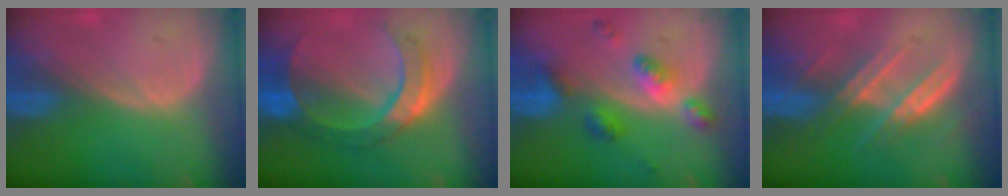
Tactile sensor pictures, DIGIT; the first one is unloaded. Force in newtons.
{"total": 8.3, "press": 8.3, "slide": 0.5}
{"total": 6.4, "press": 6.4, "slide": 0.4}
{"total": 7.2, "press": 6.7, "slide": 2.7}